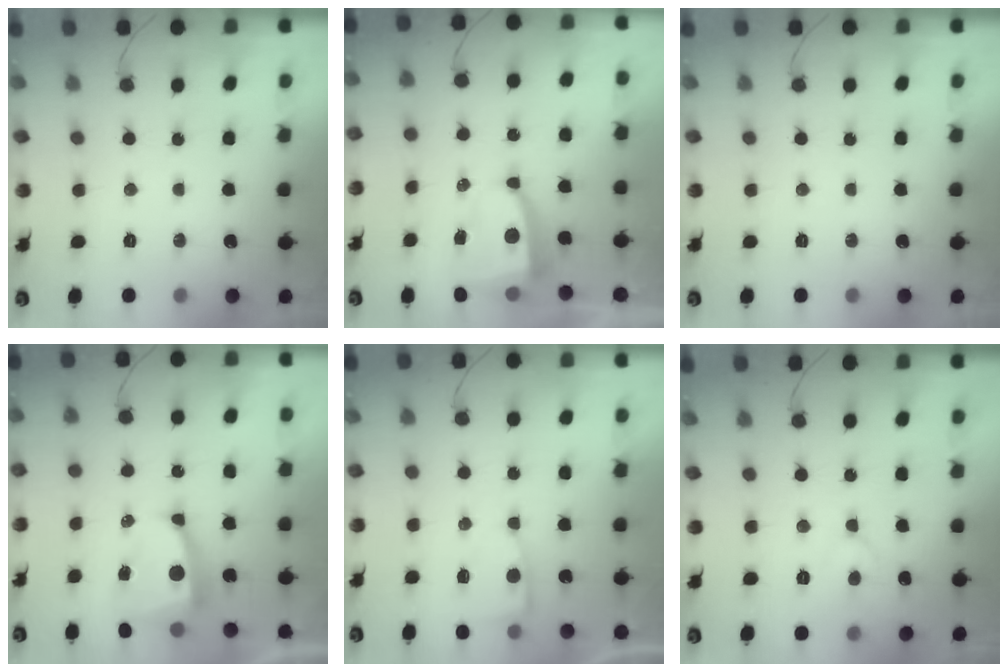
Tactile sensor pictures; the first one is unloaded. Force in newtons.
{"total": 5.5, "press": 5.5, "slide": 0.9}
{"total": 0.0}
{"total": 7.7, "press": 7.7, "slide": 0.5}
{"total": 4.0, "press": 4.0, "slide": 0.4}
{"total": 4.7, "press": 4.7, "slide": 0.5}